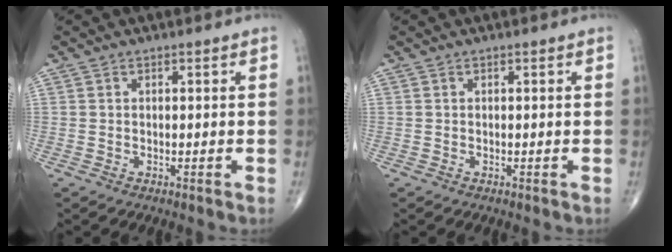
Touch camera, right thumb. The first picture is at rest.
{"total": 0.0}